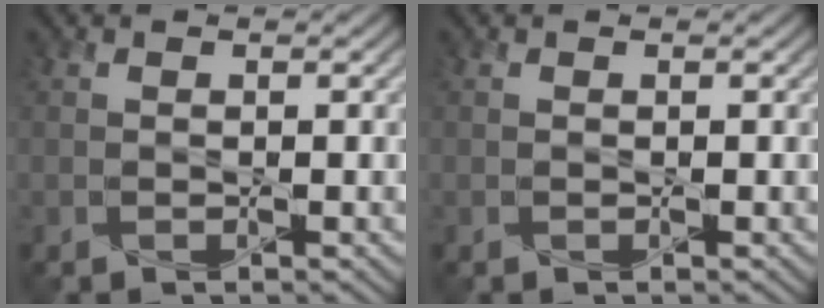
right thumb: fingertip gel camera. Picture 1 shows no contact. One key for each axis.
{"total": 0.0}